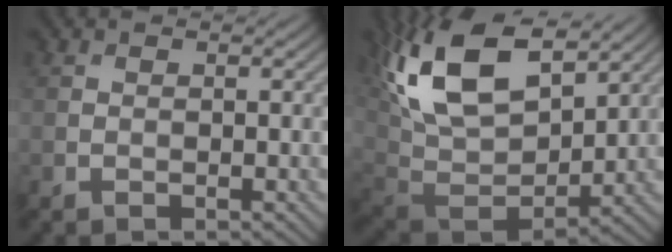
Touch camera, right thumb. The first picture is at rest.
{"total": 17.5, "force": [8.4, 9.2, 12.4], "torque": [-0.288, 0.033, 0.154]}